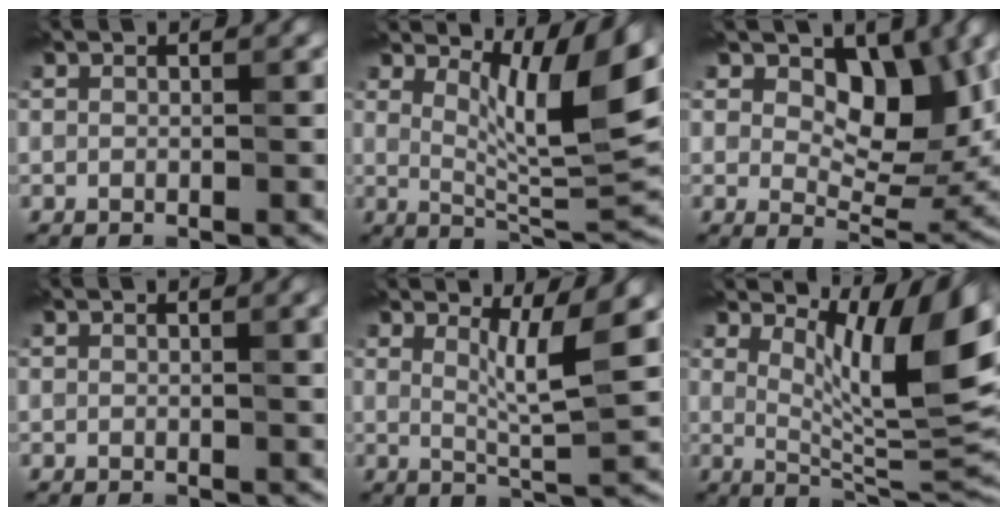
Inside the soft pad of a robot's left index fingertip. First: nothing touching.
{"total": 8.2, "force": [3.7, 1.9, 7.1], "torque": [-0.111, -0.010, 0.067]}
{"total": 6.8, "force": [2.5, 4.1, 4.8], "torque": [-0.063, -0.022, 0.037]}
{"total": 2.3, "force": [0.9, 0.7, 2.0], "torque": [-0.026, 0.002, 0.015]}
{"total": 4.0, "force": [1.6, 0.4, 3.7], "torque": [-0.062, -0.010, 0.029]}
{"total": 9.4, "force": [4.1, 2.5, 8.1], "torque": [-0.121, -0.014, 0.076]}